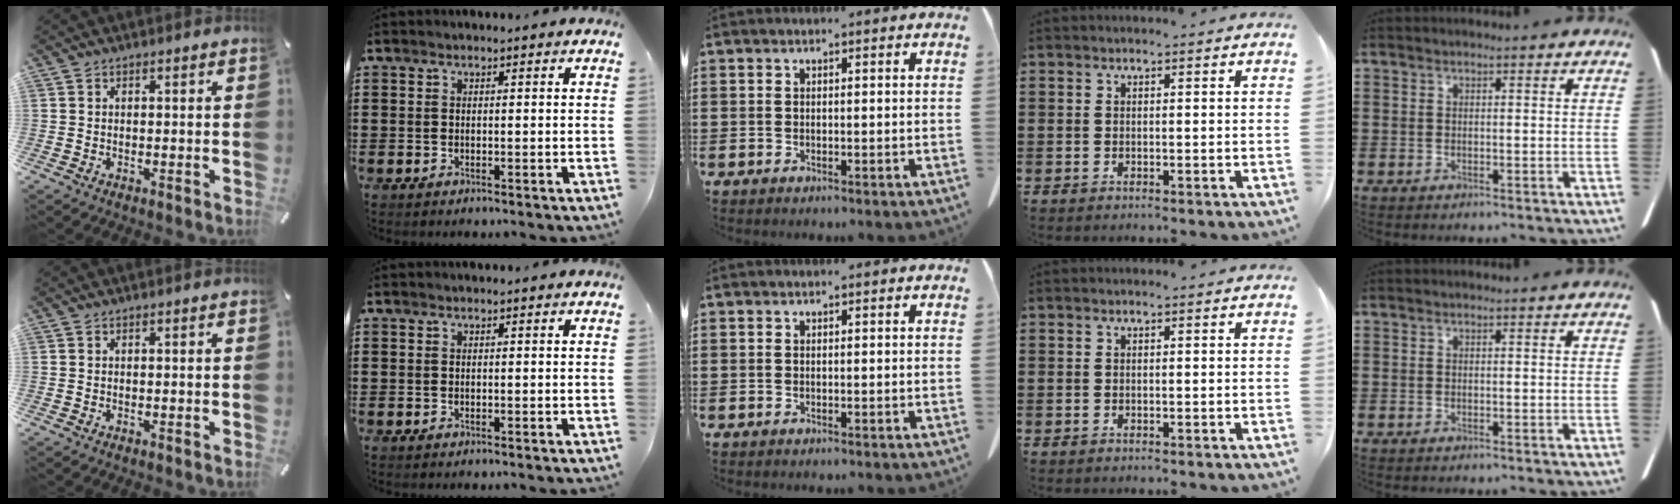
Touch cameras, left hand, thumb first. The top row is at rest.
{}